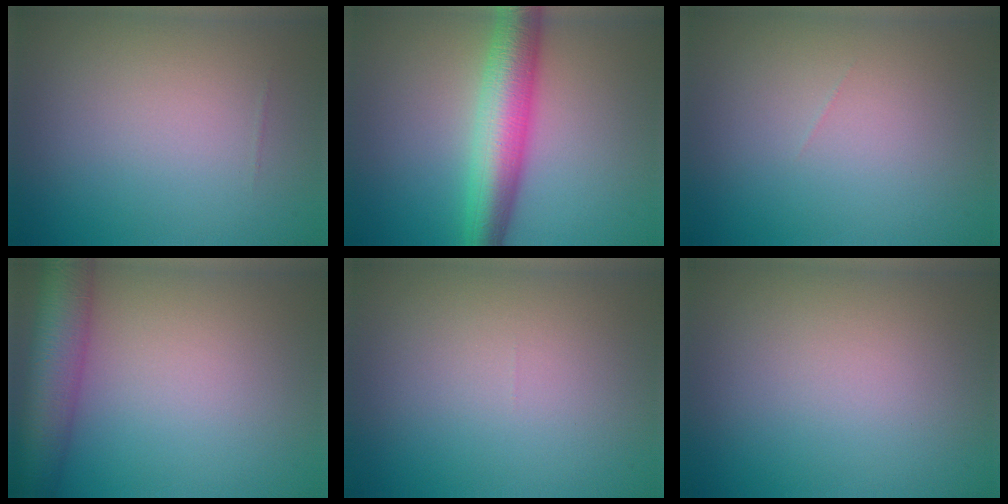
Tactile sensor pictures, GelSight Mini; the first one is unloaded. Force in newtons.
{"total": 7.2, "press": 7.2, "slide": 0.1}
{"total": 0.0}
{"total": 7.5, "press": 7.5, "slide": 0.4}
{"total": 0.0}
{"total": 0.0}